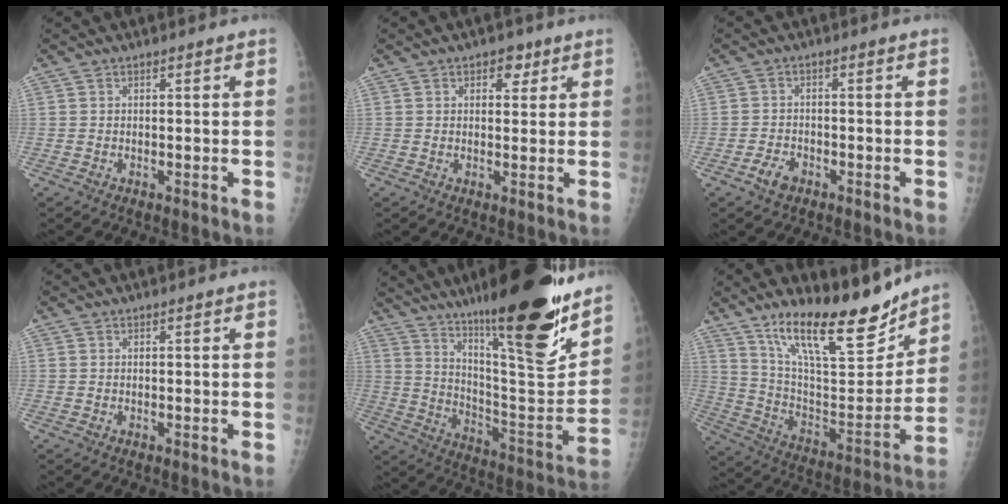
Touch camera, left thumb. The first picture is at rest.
{"total": 3.4, "force": [1.7, 2.2, 1.9], "torque": [-0.004, -0.005, 0.021]}
{"total": 3.4, "force": [-2.1, 2.1, 1.8], "torque": [-0.029, 0.011, -0.035]}
{"total": 0.0}
{"total": 26.5, "force": [17.7, 4.6, 19.1], "torque": [-0.269, -0.089, 0.288]}
{"total": 22.4, "force": [16.5, 6.6, 13.6], "torque": [-0.182, -0.091, 0.282]}